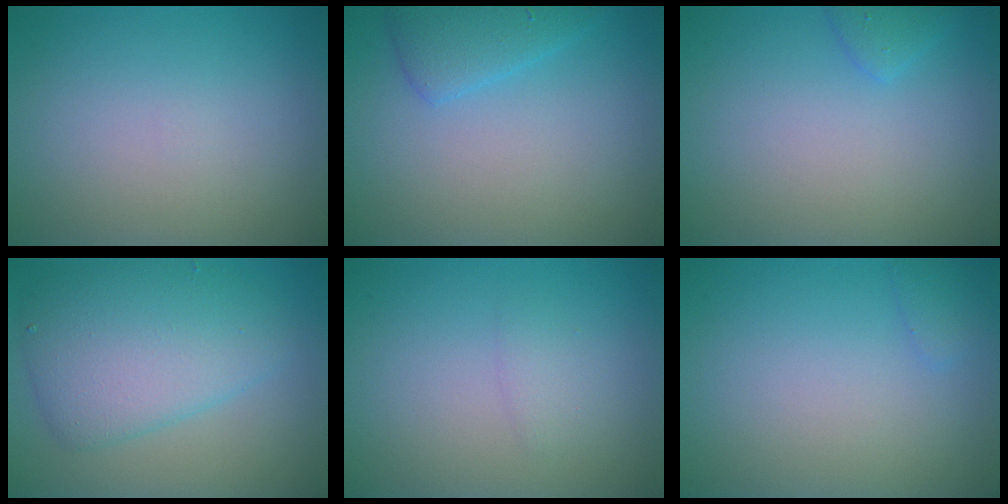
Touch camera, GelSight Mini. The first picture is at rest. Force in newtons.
{"total": 2.5, "press": 2.5, "slide": 0.2}
{"total": 1.2, "press": 1.2, "slide": 0.1}
{"total": 6.3, "press": 6.3, "slide": 0.1}
{"total": 1.0, "press": 1.0, "slide": 0.1}
{"total": 0.8, "press": 0.8, "slide": 0.0}